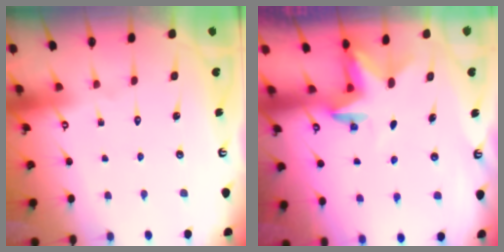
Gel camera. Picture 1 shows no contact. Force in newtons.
{"total": 2.5, "press": 2.5, "slide": 0.4}